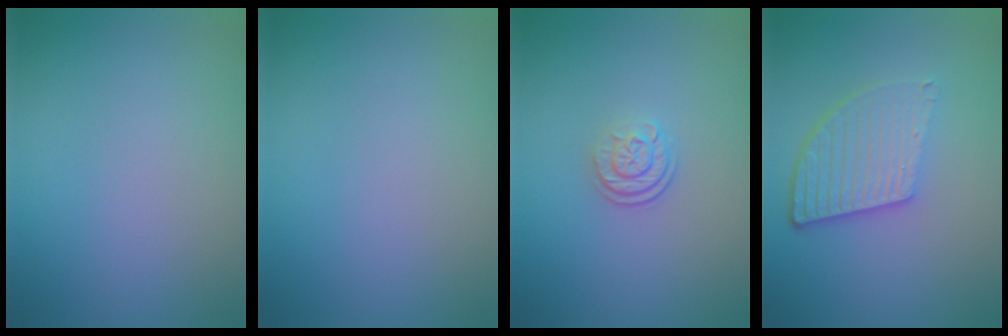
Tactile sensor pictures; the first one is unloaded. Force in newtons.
{"total": 0.0}
{"total": 2.4, "press": 1.7, "slide": 1.7}
{"total": 5.5, "press": 3.9, "slide": 3.9}